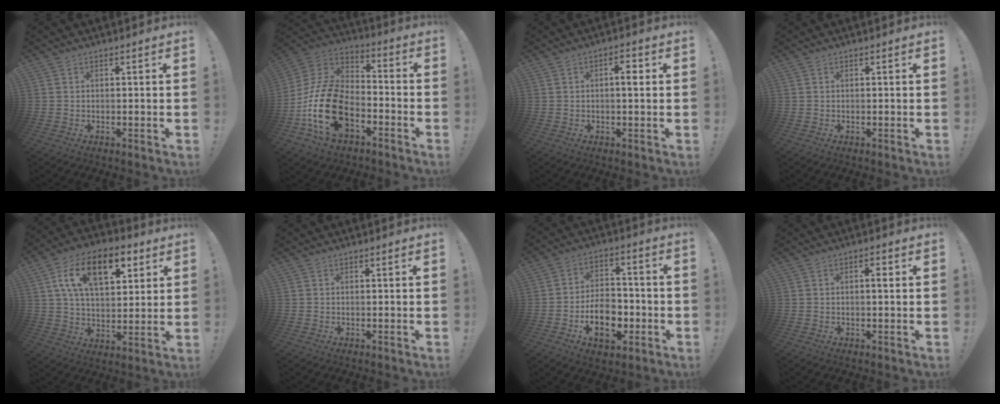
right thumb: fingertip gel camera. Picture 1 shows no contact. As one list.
[{"total": 22.3, "force": [-8.2, 13.9, 15.3], "torque": [-0.306, 0.047, -0.130]}, {"total": 3.7, "force": [0.6, 1.0, 3.6], "torque": [-0.047, 0.000, 0.001]}, {"total": 0.0}, {"total": 17.9, "force": [7.8, 9.8, 12.7], "torque": [-0.199, -0.014, 0.136]}, {"total": 0.0}, {"total": 13.9, "force": [-4.9, 9.1, 9.3], "torque": [-0.148, 0.026, -0.081]}, {"total": 2.1, "force": [0.5, 0.4, 2.0], "torque": [-0.026, 0.001, 0.001]}]